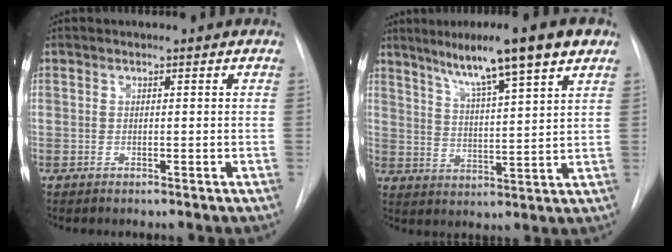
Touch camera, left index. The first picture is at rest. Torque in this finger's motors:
{"motor_torque": [0.82, -0.68, 0.26, 0.08]}